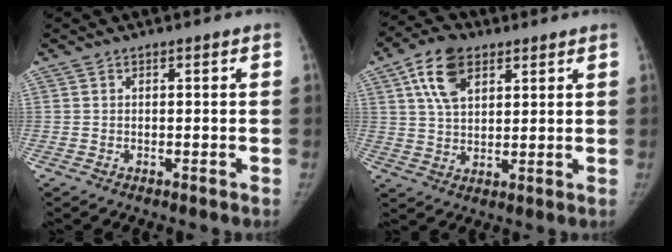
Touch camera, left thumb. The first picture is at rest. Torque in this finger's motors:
{"motor_torque": [-0.10, 0.10, 1.57, -0.80, 0.30]}